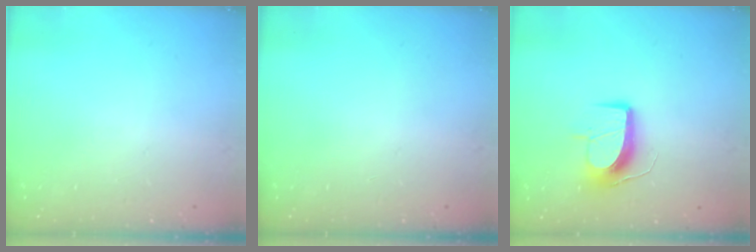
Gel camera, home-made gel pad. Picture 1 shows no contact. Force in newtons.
{"total": 0.0}
{"total": 10.6, "press": 10.6, "slide": 0.1}